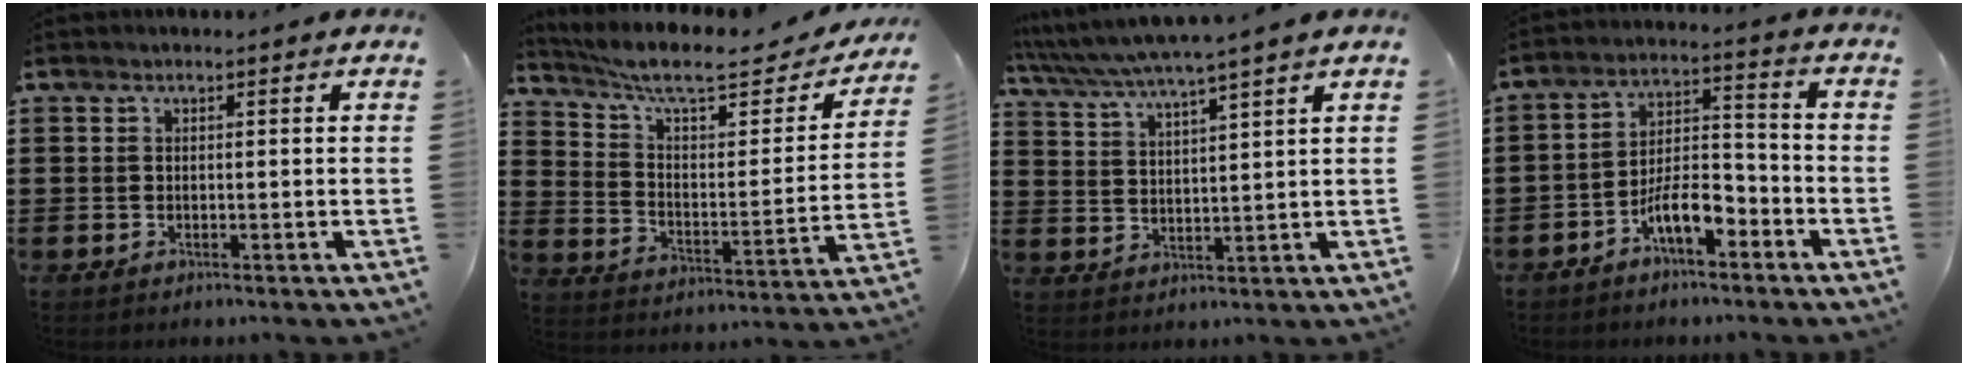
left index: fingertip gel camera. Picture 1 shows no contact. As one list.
[{"total": 8.5, "force": [6.7, 1.6, 5.1], "torque": [-0.118, -0.040, 0.109]}, {"total": 4.5, "force": [4.0, -0.8, 1.9], "torque": [-0.053, -0.027, 0.065]}, {"total": 7.4, "force": [-4.7, 2.7, 5.0], "torque": [-0.102, 0.013, -0.089]}]